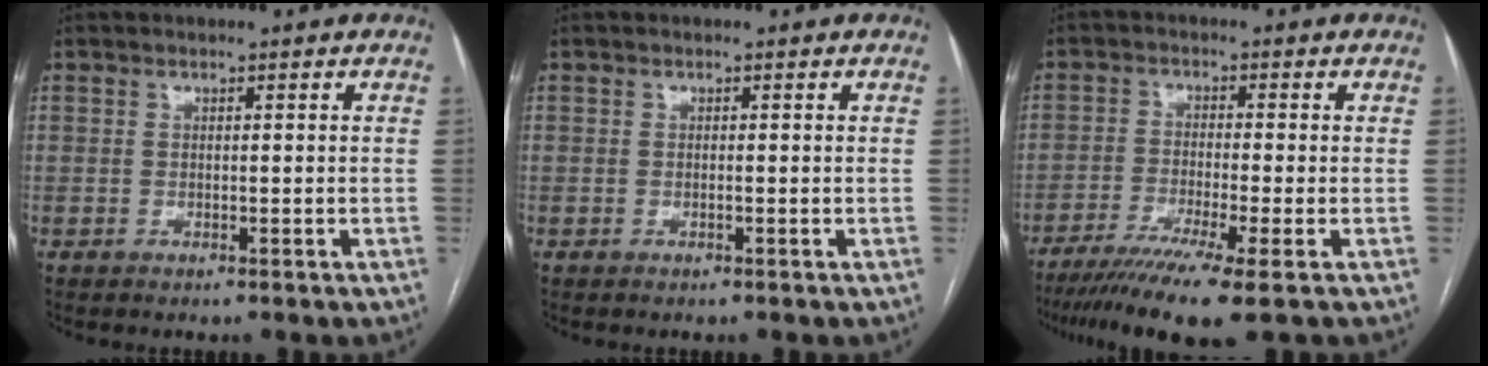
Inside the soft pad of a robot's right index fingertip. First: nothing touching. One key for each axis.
{"total": 0.0}
{"total": 10.7, "fx": -7.4, "fy": -1.0, "fz": 7.7, "tx": -0.123, "ty": -0.026, "tz": -0.117}